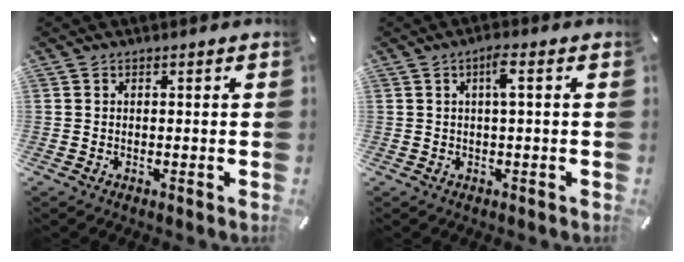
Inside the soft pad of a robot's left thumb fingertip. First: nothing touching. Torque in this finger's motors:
{"motor_torque": [0.69, 0.97, 0.33, -0.67, 0.24]}